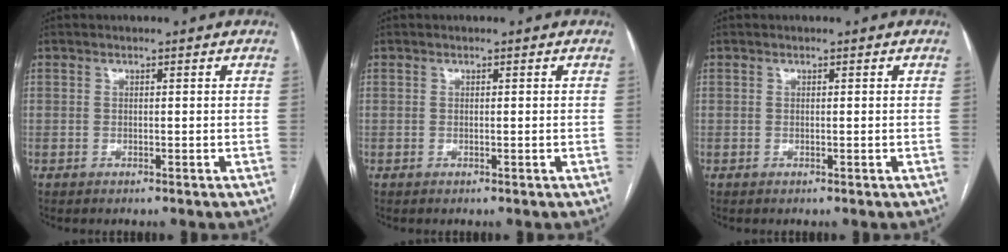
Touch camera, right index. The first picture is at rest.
{"total": 0.0}
{"total": 0.0}